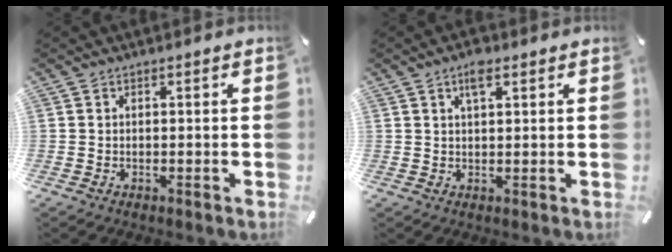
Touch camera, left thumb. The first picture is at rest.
{"total": 4.0, "force": [2.2, 1.5, 3.0], "torque": [-0.058, 0.003, 0.036]}